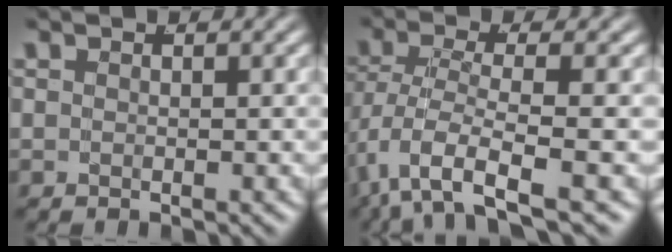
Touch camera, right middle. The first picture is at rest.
{"total": 4.9, "force": [-2.5, 1.0, 4.1], "torque": [-0.104, -0.030, -0.023]}